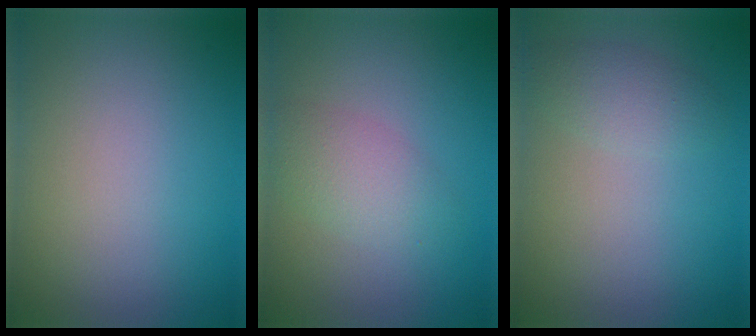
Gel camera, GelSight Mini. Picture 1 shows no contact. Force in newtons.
{"total": 2.8, "press": 2.8, "slide": 0.1}
{"total": 2.0, "press": 2.0, "slide": 0.1}